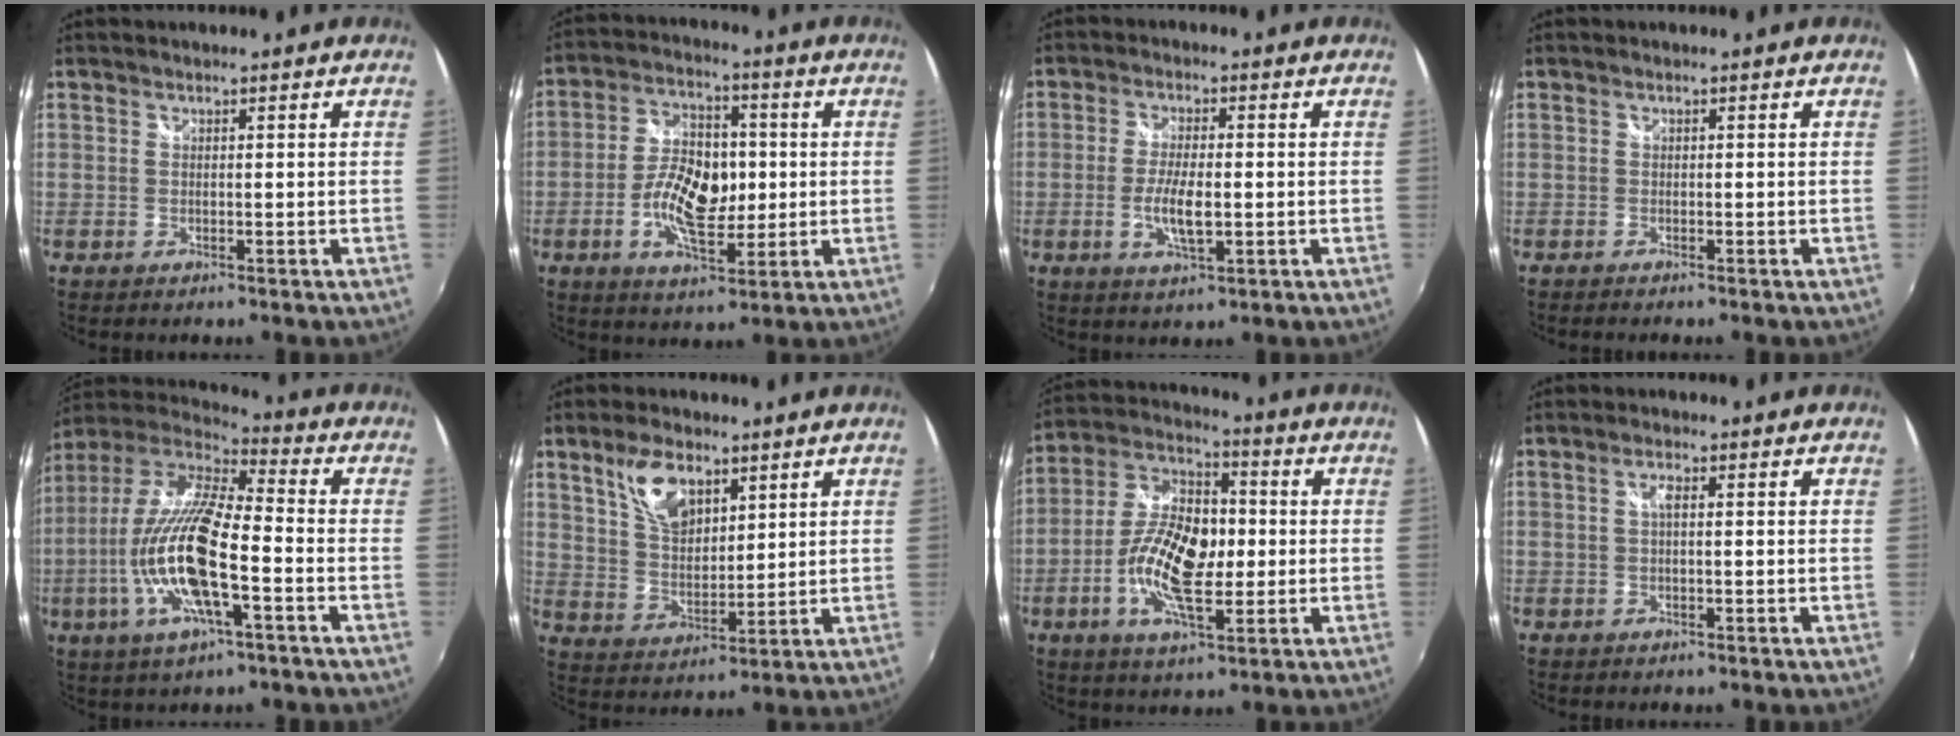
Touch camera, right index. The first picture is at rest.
{"total": 11.3, "force": [-1.3, 6.1, 9.5], "torque": [-0.186, 0.008, -0.022]}
{"total": 6.4, "force": [-1.3, 1.9, 5.9], "torque": [-0.119, -0.005, -0.024]}
{"total": 0.9, "force": [-0.9, 0.3, 0.3], "torque": [-0.010, -0.006, -0.018]}
{"total": 19.2, "force": [-5.2, 4.7, 17.9], "torque": [-0.349, -0.019, -0.105]}
{"total": 9.5, "force": [5.3, 4.9, 6.1], "torque": [-0.113, 0.012, 0.107]}
{"total": 14.4, "force": [-2.0, 6.4, 12.7], "torque": [-0.254, 0.008, -0.042]}
{"total": 1.5, "force": [0.1, 0.3, 1.5], "torque": [-0.027, 0.005, -0.001]}